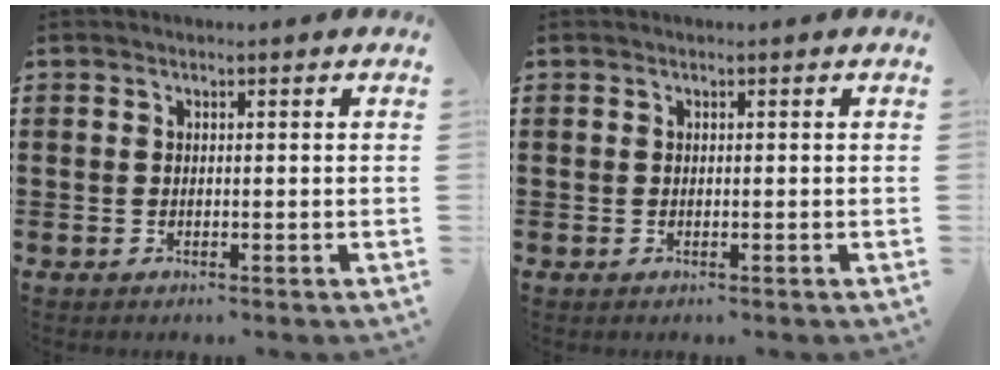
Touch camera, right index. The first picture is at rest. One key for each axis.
{"total": 0.0}